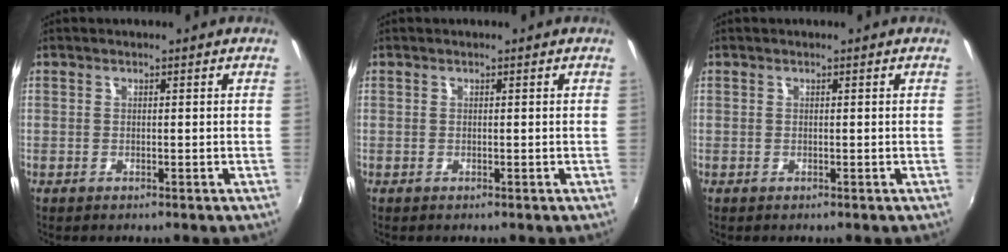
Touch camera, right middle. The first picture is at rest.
{"total": 0.0}
{"total": 0.0}